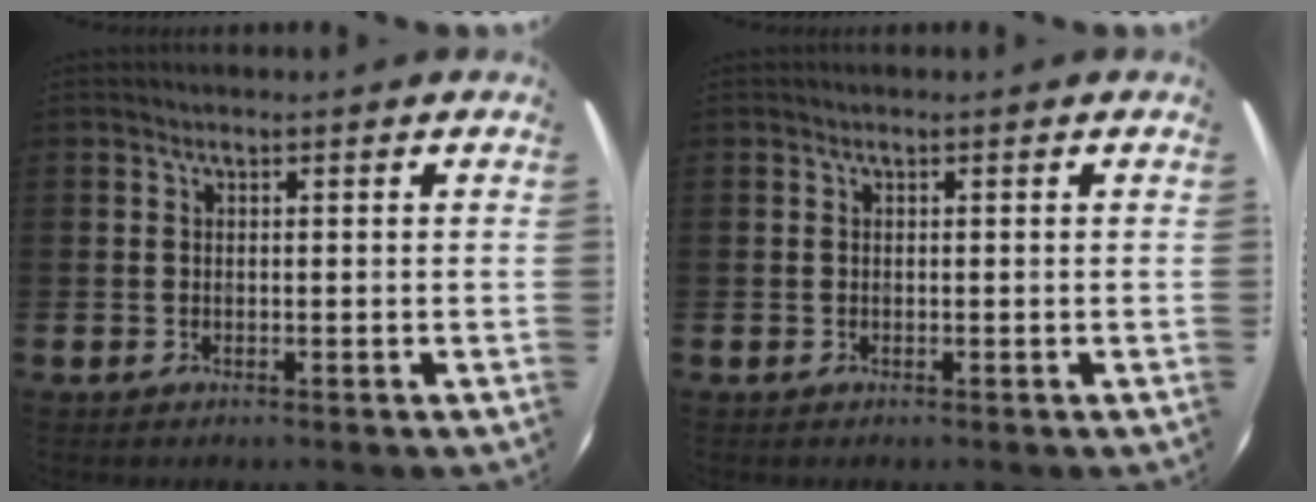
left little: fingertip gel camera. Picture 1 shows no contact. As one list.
[{"total": 0.0}]